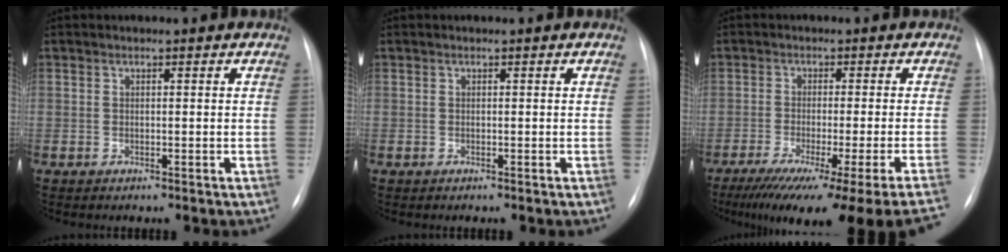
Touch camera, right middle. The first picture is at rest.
{"total": 0.0}
{"total": 22.7, "force": [-18.5, -1.3, 13.1], "torque": [-0.122, -0.067, -0.253]}